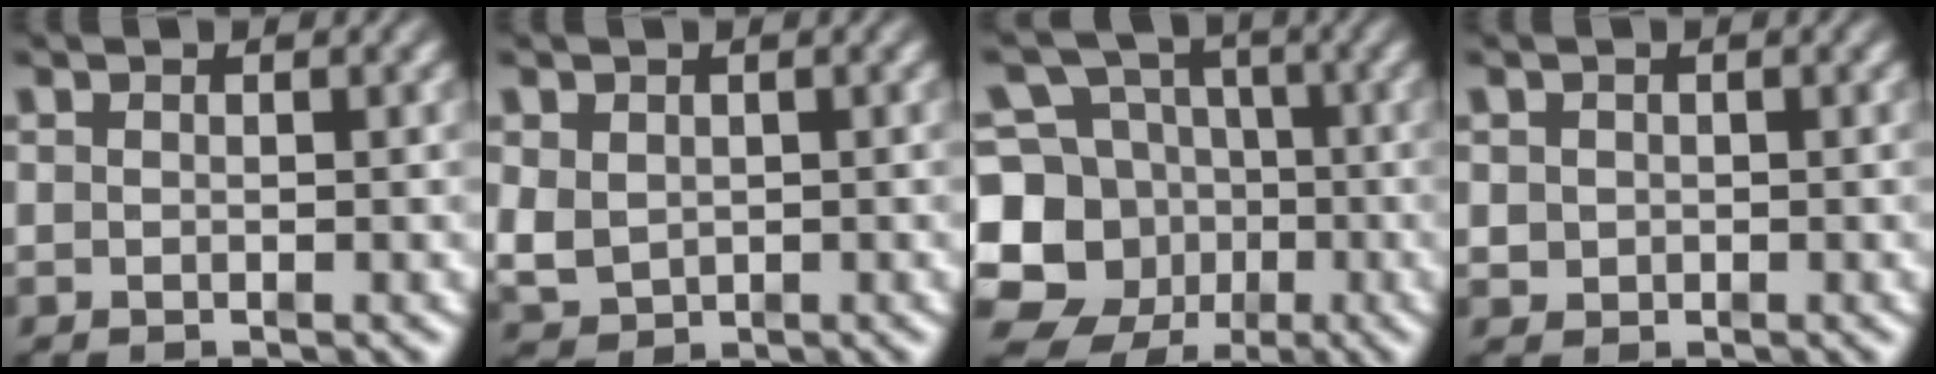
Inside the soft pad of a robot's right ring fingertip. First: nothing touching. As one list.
[{"total": 3.2, "force": [0.0, 2.9, 1.4], "torque": [-0.044, -0.022, 0.017]}, {"total": 14.3, "force": [-2.9, 12.9, 5.4], "torque": [-0.126, -0.066, -0.043]}, {"total": 1.6, "force": [0.0, 1.5, 0.4], "torque": [-0.013, -0.006, 0.005]}]